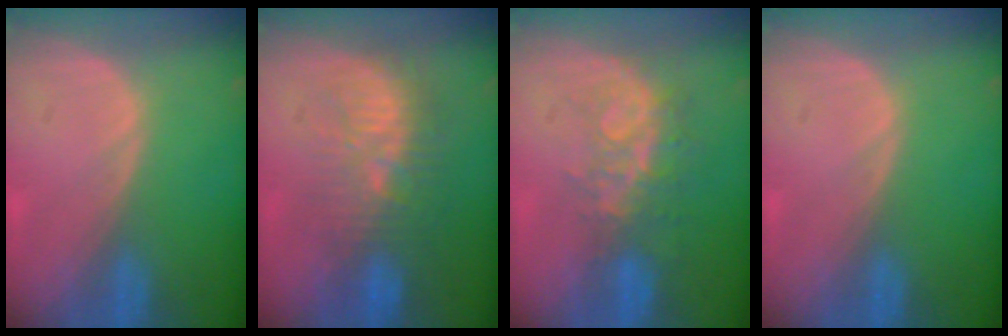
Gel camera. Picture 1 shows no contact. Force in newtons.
{"total": 9.3, "press": 8.9, "slide": 2.5}
{"total": 8.5, "press": 7.0, "slide": 4.8}
{"total": 0.0}